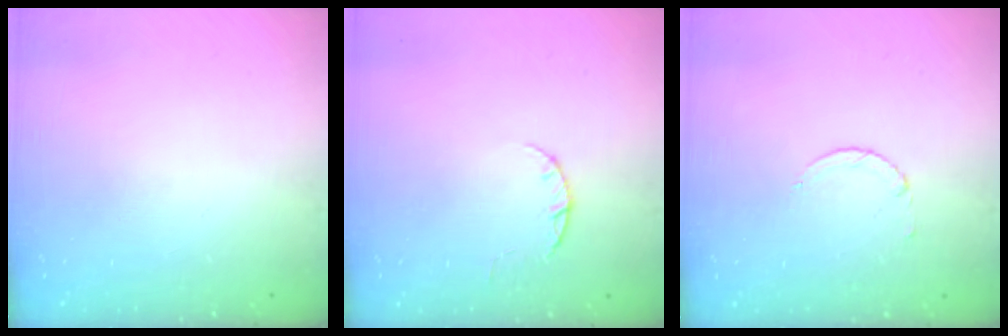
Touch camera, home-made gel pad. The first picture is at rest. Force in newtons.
{"total": 2.4, "press": 2.3, "slide": 0.4}
{"total": 2.3, "press": 2.3, "slide": 0.3}